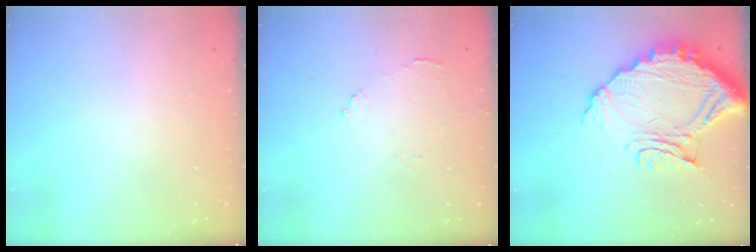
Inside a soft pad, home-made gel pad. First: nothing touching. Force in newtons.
{"total": 8.1, "press": 8.1, "slide": 0.6}
{"total": 17.4, "press": 17.4, "slide": 1.5}